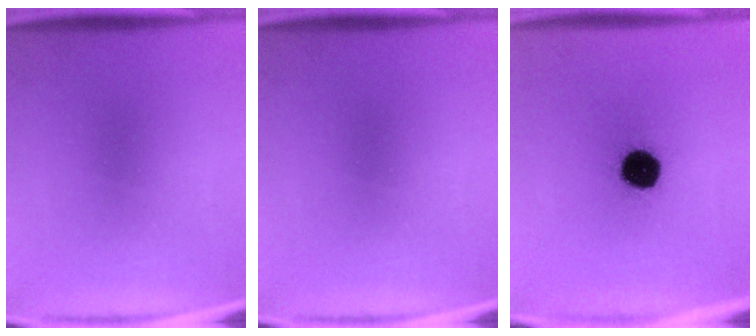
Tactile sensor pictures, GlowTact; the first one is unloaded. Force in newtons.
{"total": 0.0}
{"total": 11.4}